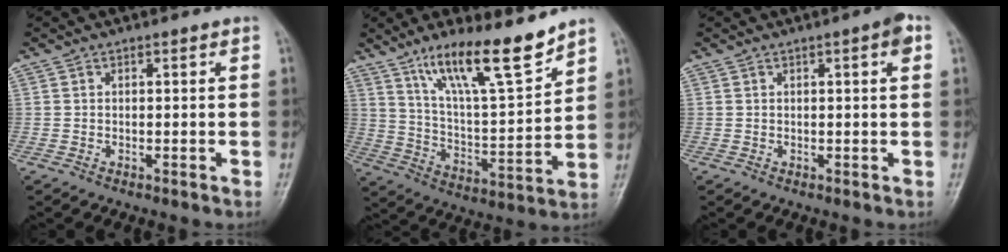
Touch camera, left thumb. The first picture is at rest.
{"total": 15.5, "force": [11.2, 2.7, 10.4], "torque": [-0.162, -0.067, 0.206]}
{"total": 2.6, "force": [0.9, 0.4, 2.4], "torque": [-0.031, 0.003, 0.010]}